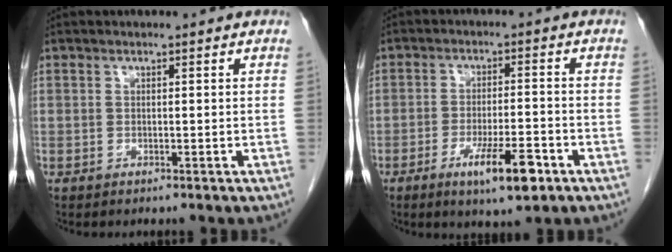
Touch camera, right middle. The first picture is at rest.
{"total": 7.9, "force": [-4.2, 1.2, 6.6], "torque": [-0.113, -0.011, -0.063]}